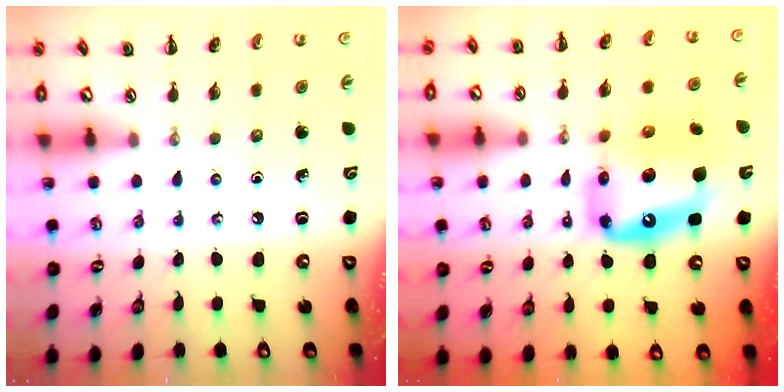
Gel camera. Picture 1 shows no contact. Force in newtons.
{"total": 14.9, "press": 14.4, "slide": 3.8}